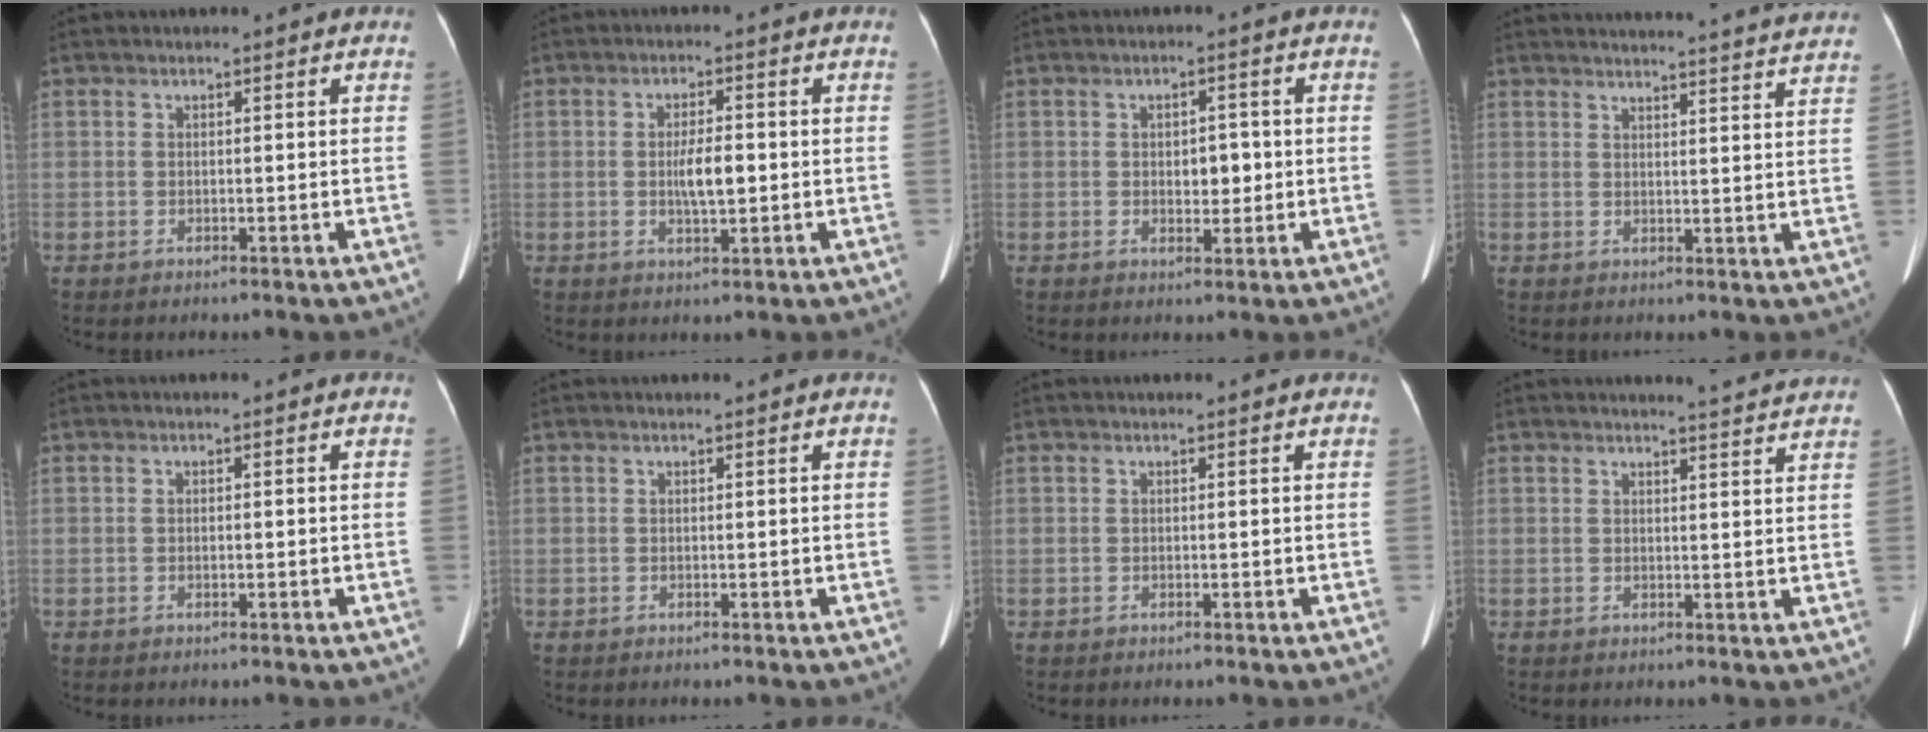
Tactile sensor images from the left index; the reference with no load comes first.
{"total": 4.4, "force": [-0.3, 1.1, 4.2], "torque": [-0.079, -0.001, -0.005]}
{"total": 3.5, "force": [-0.1, 2.0, 2.8], "torque": [-0.037, 0.005, 0.003]}
{"total": 21.2, "force": [20.5, 0.3, 5.3], "torque": [-0.066, -0.030, 0.237]}
{"total": 0.5, "force": [-0.1, 0.2, 0.5], "torque": [-0.009, -0.001, -0.001]}
{"total": 0.9, "force": [0.8, 0.0, 0.3], "torque": [-0.006, 0.008, 0.011]}
{"total": 0.6, "force": [0.6, 0.0, 0.1], "torque": [-0.005, 0.000, 0.003]}
{"total": 5.7, "force": [5.6, -0.3, 1.2], "torque": [-0.024, -0.006, 0.052]}